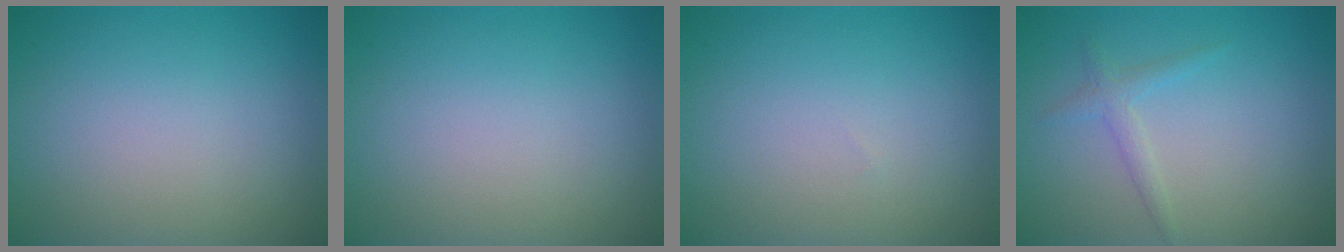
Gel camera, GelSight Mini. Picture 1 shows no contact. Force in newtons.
{"total": 0.0}
{"total": 0.0}
{"total": 1.4, "press": 1.4, "slide": 0.0}